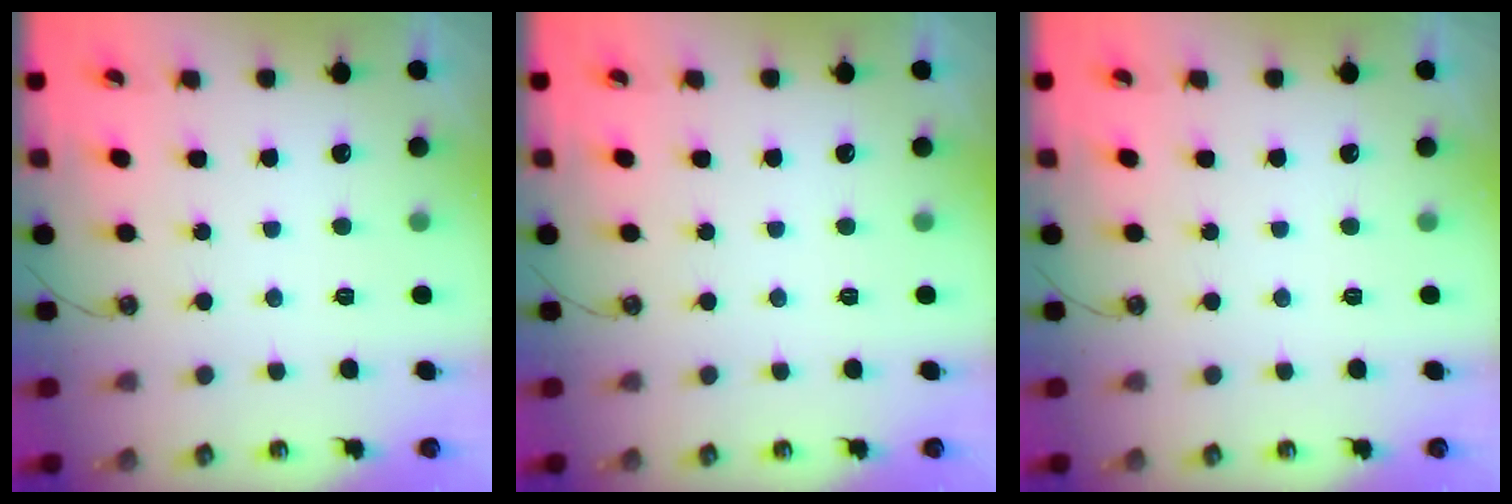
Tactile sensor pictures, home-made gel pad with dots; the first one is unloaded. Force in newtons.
{"total": 0.0}
{"total": 0.0}